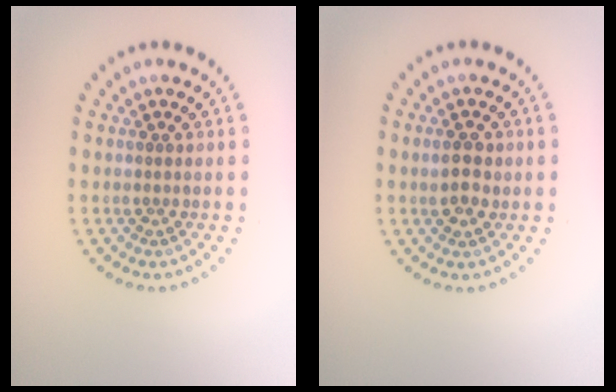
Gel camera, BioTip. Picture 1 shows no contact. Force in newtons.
{"total": 2.3, "press": 2.3, "slide": 0.0}